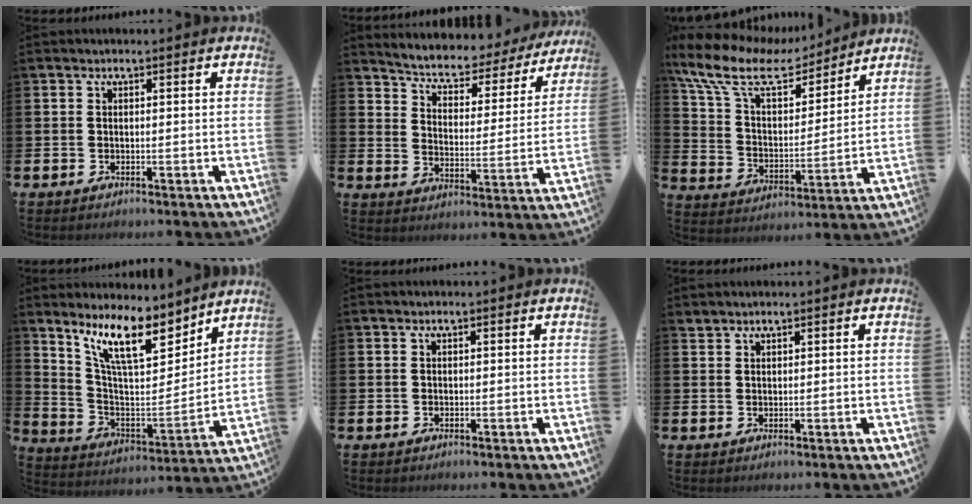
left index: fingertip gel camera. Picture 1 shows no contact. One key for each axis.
{"total": 5.2, "fx": 4.8, "fy": 1.7, "fz": 1.2, "tx": -0.057, "ty": -0.038, "tz": 0.075}
{"total": 10.9, "fx": 8.8, "fy": 4.3, "fz": 4.8, "tx": -0.131, "ty": -0.049, "tz": 0.151}
{"total": 12.1, "fx": 9.1, "fy": 3.5, "fz": 7.0, "tx": -0.159, "ty": -0.045, "tz": 0.160}
{"total": 0.0}
{"total": 1.1, "fx": 1.1, "fy": 0.2, "fz": -0.1, "tx": 0.001, "ty": 0.002, "tz": 0.020}